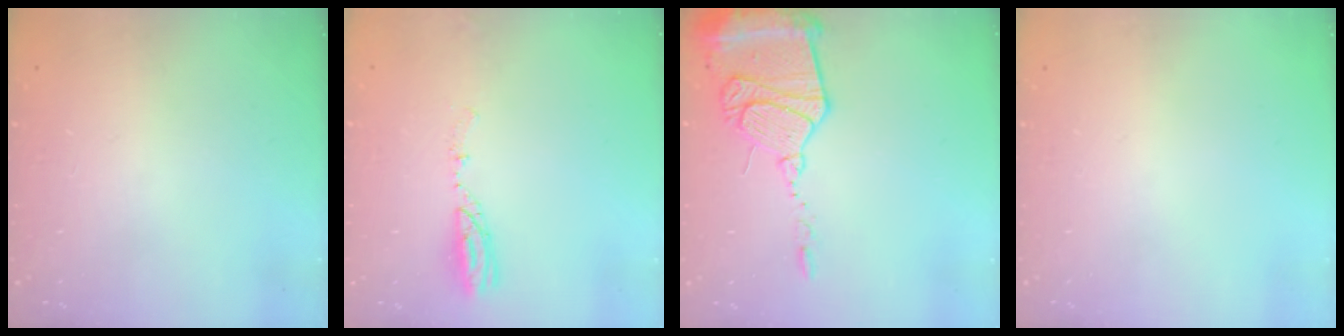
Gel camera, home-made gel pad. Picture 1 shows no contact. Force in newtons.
{"total": 4.5, "press": 4.3, "slide": 1.0}
{"total": 17.8, "press": 17.7, "slide": 1.5}
{"total": 0.0}